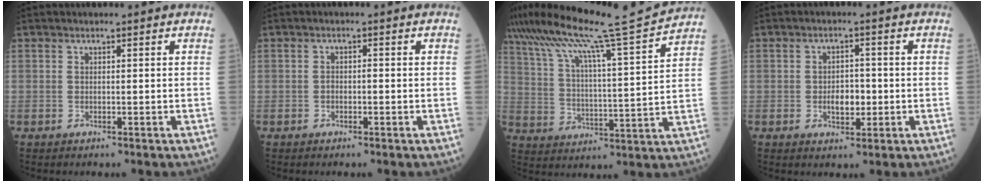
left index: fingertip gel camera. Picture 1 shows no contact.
{"total": 1.1, "force": [-0.4, 0.6, 0.8], "torque": [-0.011, 0.003, -0.008]}
{"total": 19.2, "force": [16.5, -2.2, 9.5], "torque": [-0.179, -0.016, 0.257]}
{"total": 3.8, "force": [-0.7, 2.2, 3.0], "torque": [-0.049, 0.004, -0.008]}